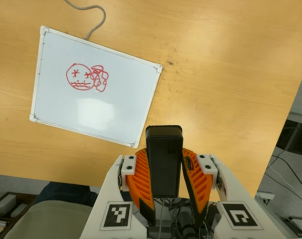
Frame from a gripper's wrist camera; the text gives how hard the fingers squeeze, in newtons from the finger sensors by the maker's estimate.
{"total": 9.9, "left": 8.1, "right": 11.8}